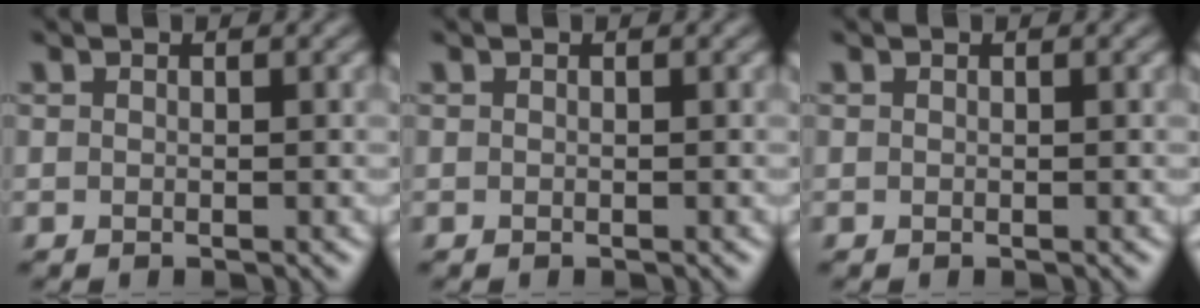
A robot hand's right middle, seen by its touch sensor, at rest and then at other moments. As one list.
[{"total": 0.0}, {"total": 0.0}]